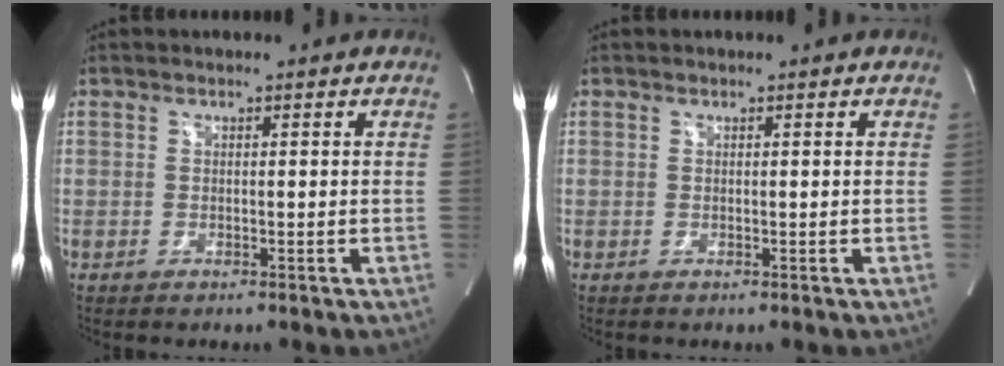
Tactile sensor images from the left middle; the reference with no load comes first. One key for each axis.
{"total": 0.0}